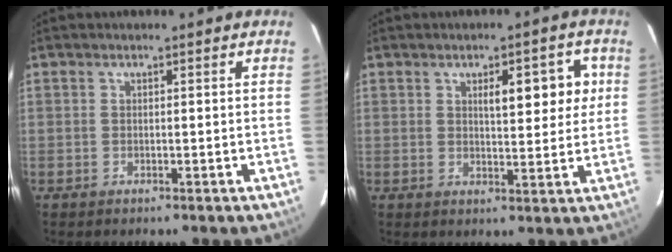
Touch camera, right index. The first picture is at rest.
{"total": 6.8, "force": [2.1, 2.4, 6.0], "torque": [-0.079, 0.013, 0.031]}